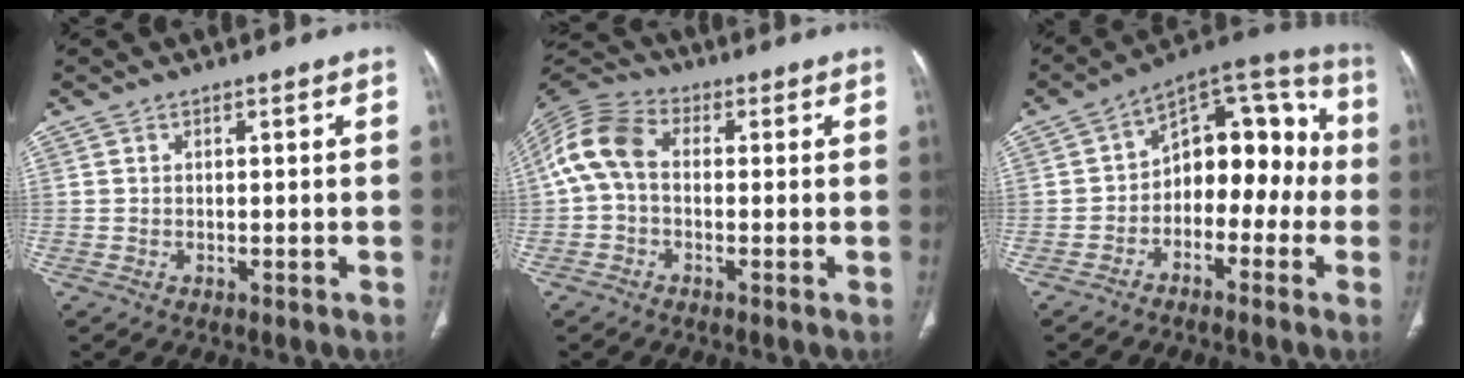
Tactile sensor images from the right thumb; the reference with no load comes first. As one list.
[{"total": 9.6, "force": [0.2, 6.5, 7.1], "torque": [-0.143, 0.026, -0.011]}, {"total": 14.8, "force": [-1.9, 9.4, 11.3], "torque": [-0.104, 0.057, -0.044]}]